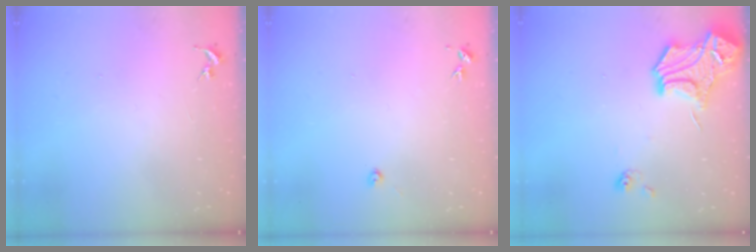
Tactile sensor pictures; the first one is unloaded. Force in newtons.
{"total": 2.2, "press": 2.2, "slide": 0.3}
{"total": 15.5, "press": 15.4, "slide": 1.4}